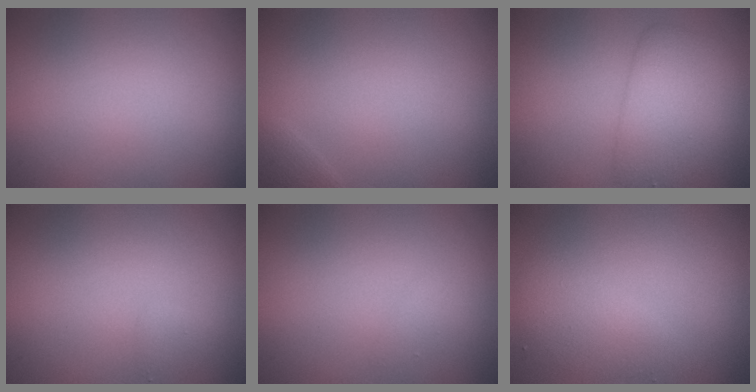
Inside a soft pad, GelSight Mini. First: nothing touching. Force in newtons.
{"total": 0.7, "press": 0.7, "slide": 0.1}
{"total": 4.3, "press": 4.3, "slide": 0.0}
{"total": 0.7, "press": 0.7, "slide": 0.0}
{"total": 0.6, "press": 0.6, "slide": 0.0}
{"total": 2.5, "press": 2.5, "slide": 0.1}